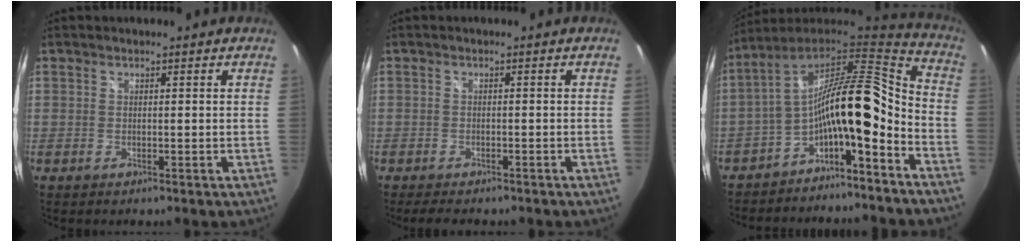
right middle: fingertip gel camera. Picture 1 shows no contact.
{"total": 3.8, "force": [-3.3, 1.2, 1.6], "torque": [-0.038, -0.004, -0.048]}
{"total": 17.1, "force": [-6.4, 5.8, 14.7], "torque": [-0.246, 0.011, -0.125]}